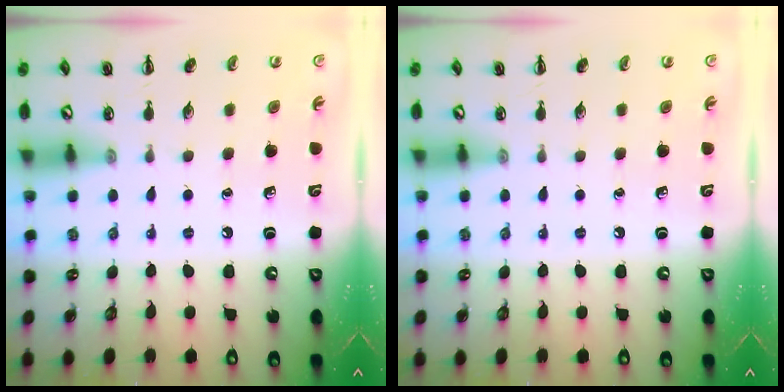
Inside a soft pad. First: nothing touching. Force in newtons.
{"total": 0.0}